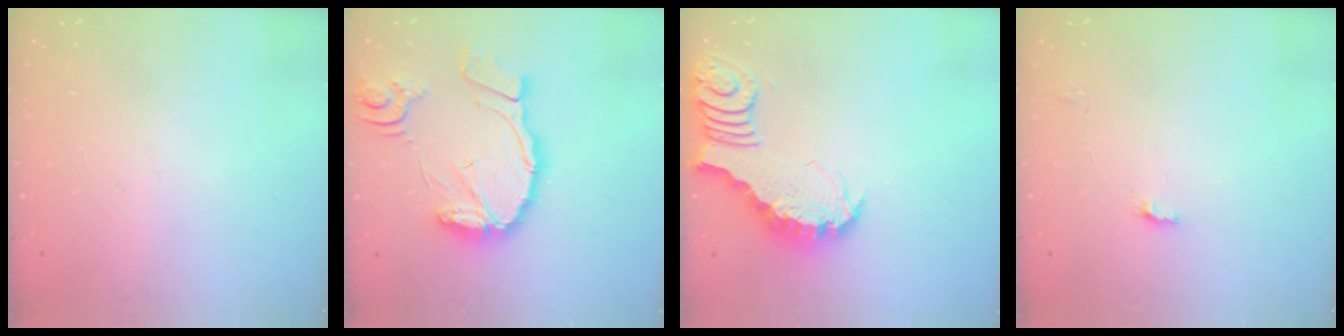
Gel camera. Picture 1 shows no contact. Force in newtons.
{"total": 16.8, "press": 16.7, "slide": 1.4}
{"total": 3.8, "press": 3.8, "slide": 0.4}
{"total": 2.9, "press": 2.9, "slide": 0.1}